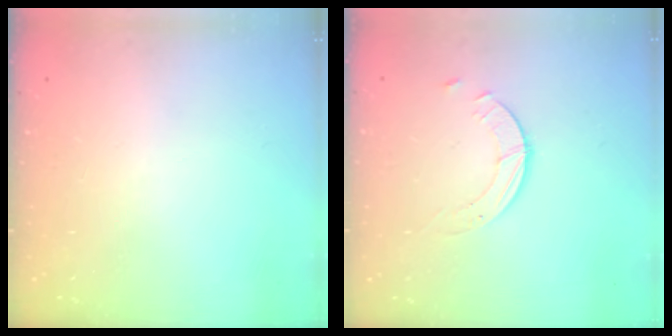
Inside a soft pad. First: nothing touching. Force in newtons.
{"total": 1.8, "press": 1.8, "slide": 0.2}